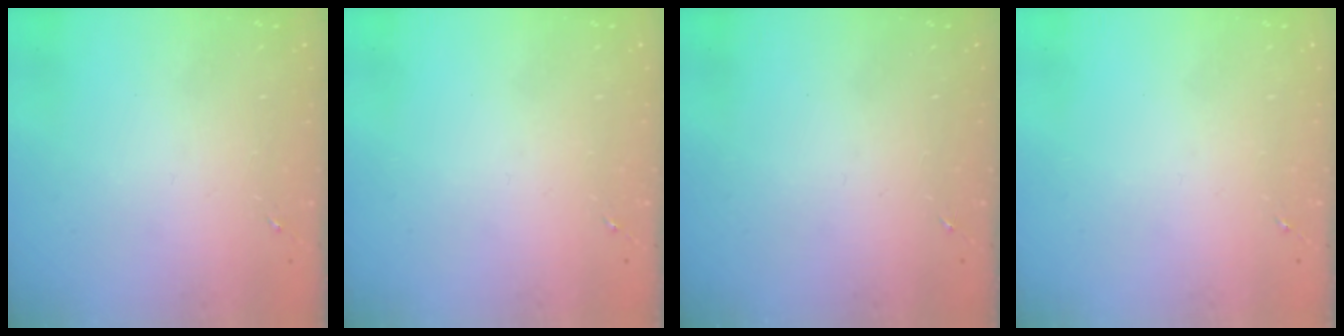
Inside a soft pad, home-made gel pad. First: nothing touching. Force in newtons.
{"total": 0.0}
{"total": 0.0}
{"total": 0.0}